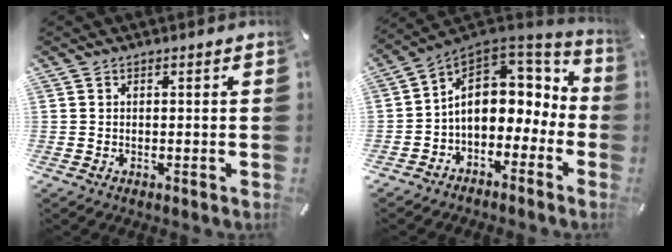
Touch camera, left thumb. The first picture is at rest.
{"total": 14.3, "force": [1.4, 10.2, 9.9], "torque": [-0.173, -0.015, 0.027]}